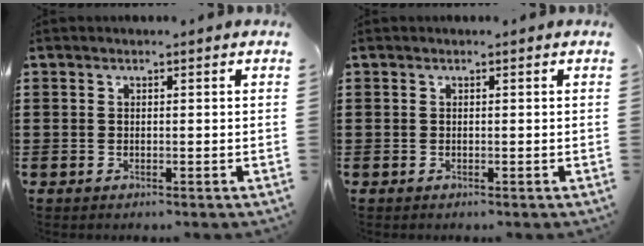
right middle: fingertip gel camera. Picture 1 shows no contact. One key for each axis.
{"total": 0.0}